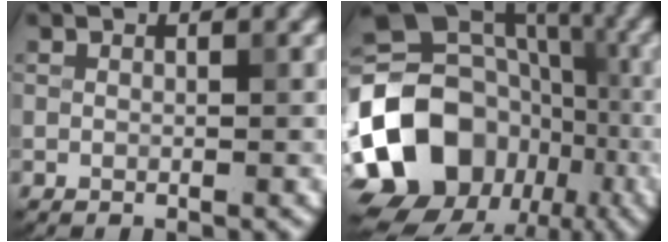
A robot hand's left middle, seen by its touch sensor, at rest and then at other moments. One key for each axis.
{"total": 17.3, "fx": -6.1, "fy": 13.8, "fz": 8.5, "tx": -0.179, "ty": 0.013, "tz": -0.113}